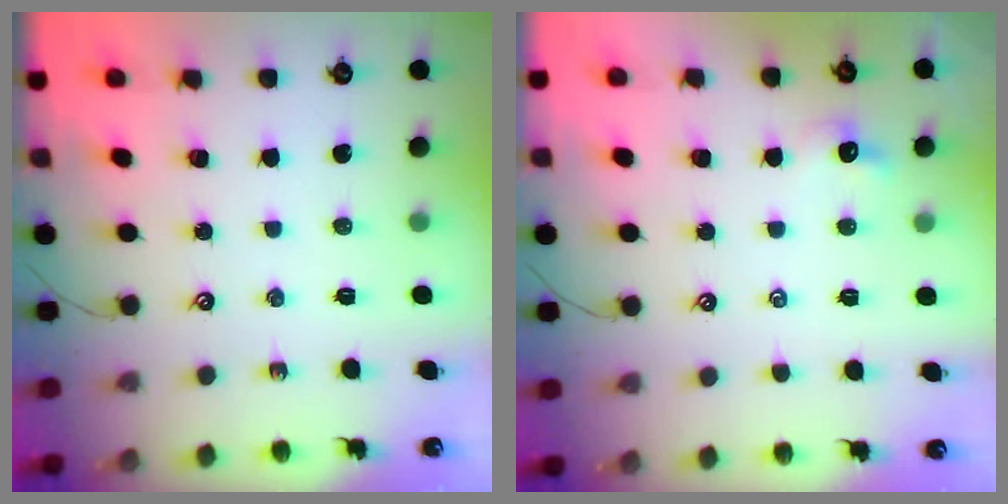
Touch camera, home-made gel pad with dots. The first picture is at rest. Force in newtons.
{"total": 0.7, "press": 0.5, "slide": 0.4}